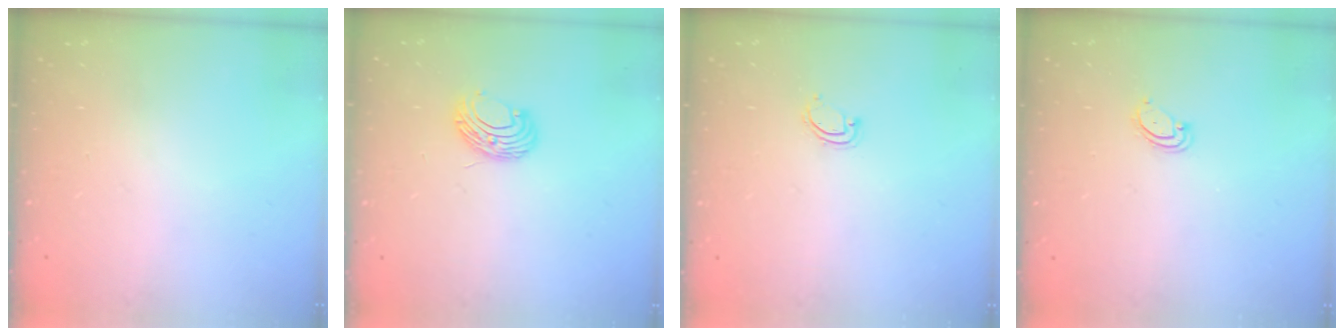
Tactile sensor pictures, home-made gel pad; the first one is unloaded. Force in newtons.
{"total": 8.0, "press": 7.9, "slide": 0.6}
{"total": 3.7, "press": 3.7, "slide": 0.3}
{"total": 3.5, "press": 3.5, "slide": 0.3}